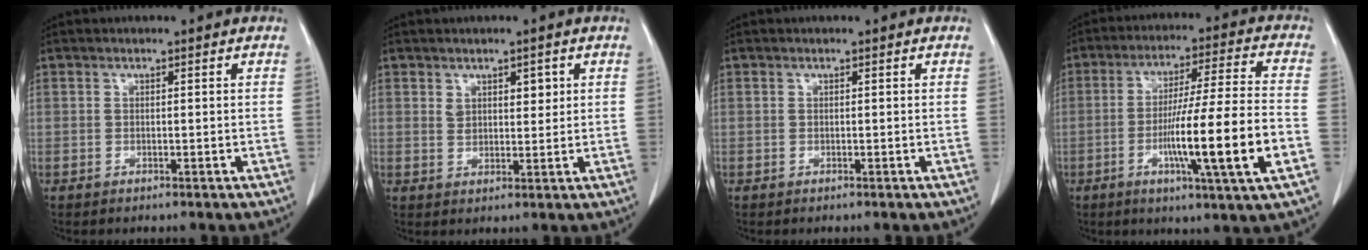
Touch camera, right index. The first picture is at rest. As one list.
[{"total": 3.4, "force": [1.5, 1.9, 2.3], "torque": [-0.036, 0.003, 0.029]}, {"total": 0.0}, {"total": 16.1, "force": [-4.5, -0.6, 15.5], "torque": [-0.269, -0.011, -0.076]}]